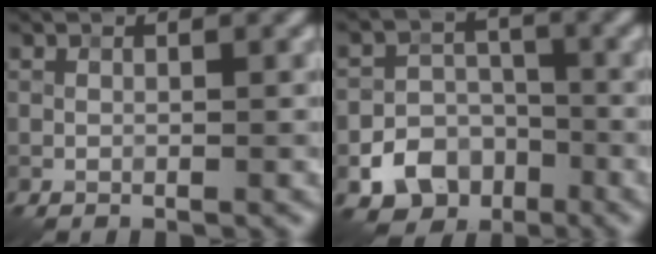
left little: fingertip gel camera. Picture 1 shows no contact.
{"total": 7.2, "force": [-3.9, 5.7, 2.0], "torque": [-0.001, -0.015, -0.078]}